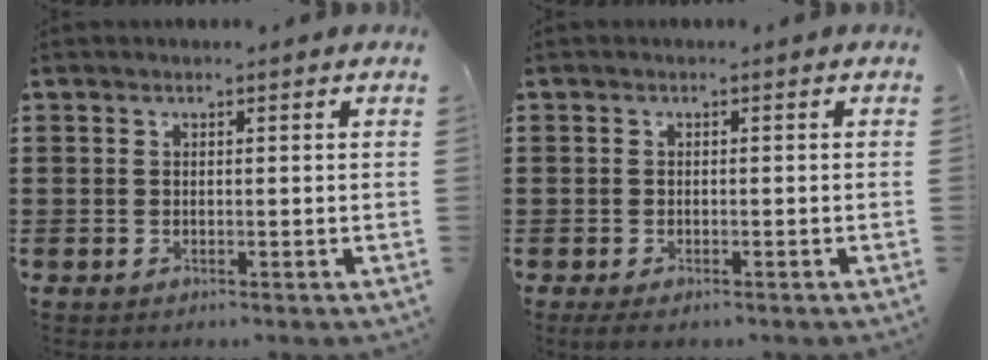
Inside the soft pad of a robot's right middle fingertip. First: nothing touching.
{"total": 1.0, "force": [-0.8, 0.5, 0.4], "torque": [-0.009, -0.001, -0.016]}